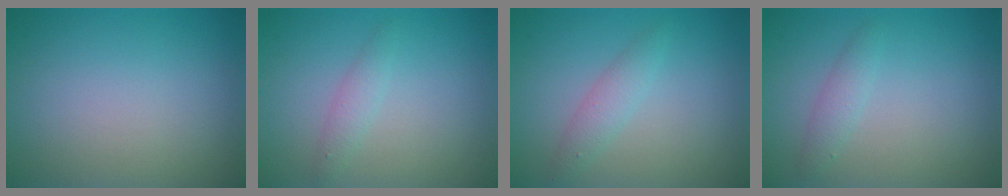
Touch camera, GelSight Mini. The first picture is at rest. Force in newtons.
{"total": 1.4, "press": 1.4, "slide": 0.0}
{"total": 1.8, "press": 1.8, "slide": 0.1}
{"total": 1.4, "press": 1.4, "slide": 0.0}